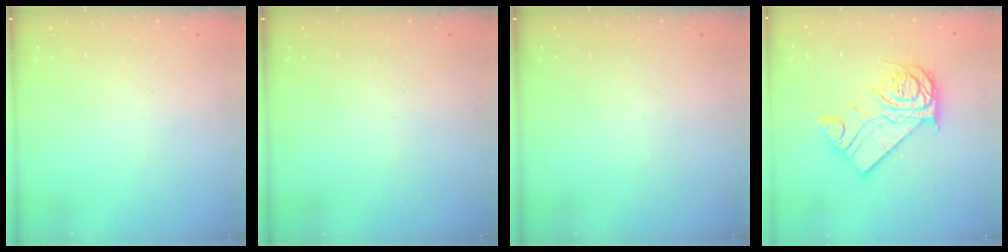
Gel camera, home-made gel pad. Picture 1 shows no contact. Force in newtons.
{"total": 0.0}
{"total": 0.0}
{"total": 16.1, "press": 16.1, "slide": 1.4}